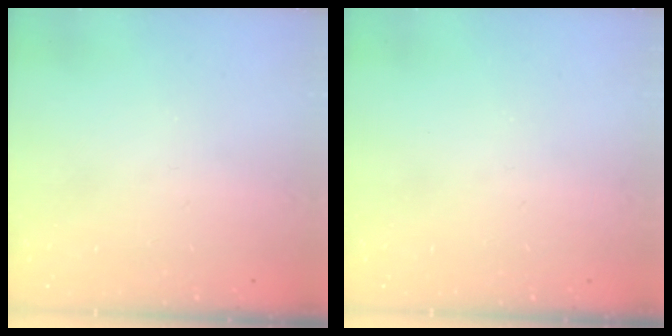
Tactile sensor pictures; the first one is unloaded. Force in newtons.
{"total": 0.0}